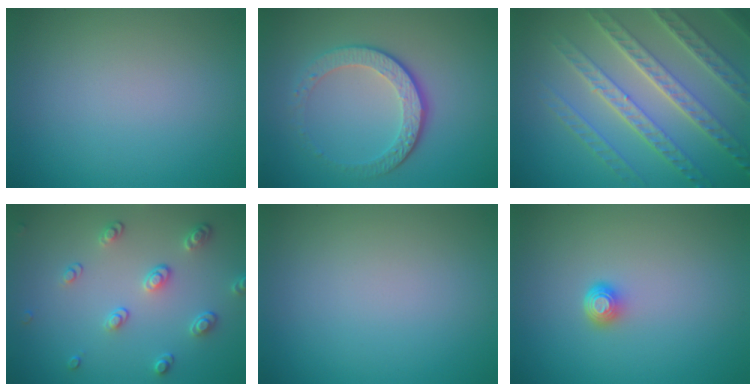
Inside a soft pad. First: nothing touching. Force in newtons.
{"total": 4.3, "press": 3.1, "slide": 3.0}
{"total": 7.5, "press": 5.5, "slide": 5.2}
{"total": 2.8, "press": 2.5, "slide": 1.1}
{"total": 0.0}
{"total": 1.5, "press": 1.1, "slide": 1.1}